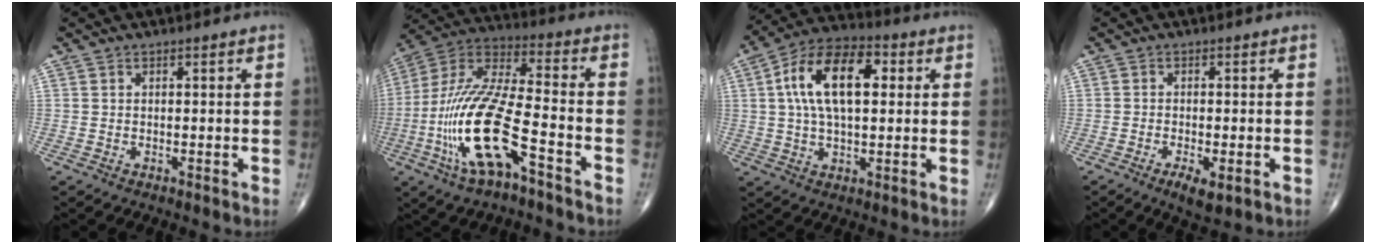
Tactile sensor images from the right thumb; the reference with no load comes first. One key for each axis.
{"total": 20.0, "fx": -7.3, "fy": 6.1, "fz": 17.6, "tx": -0.377, "ty": 0.042, "tz": -0.130}
{"total": 15.6, "fx": 3.1, "fy": 8.0, "fz": 13.0, "tx": -0.225, "ty": 0.024, "tz": 0.048}
{"total": 4.4, "fx": -1.9, "fy": 1.5, "fz": 3.7, "tx": -0.061, "ty": -0.006, "tz": -0.027}